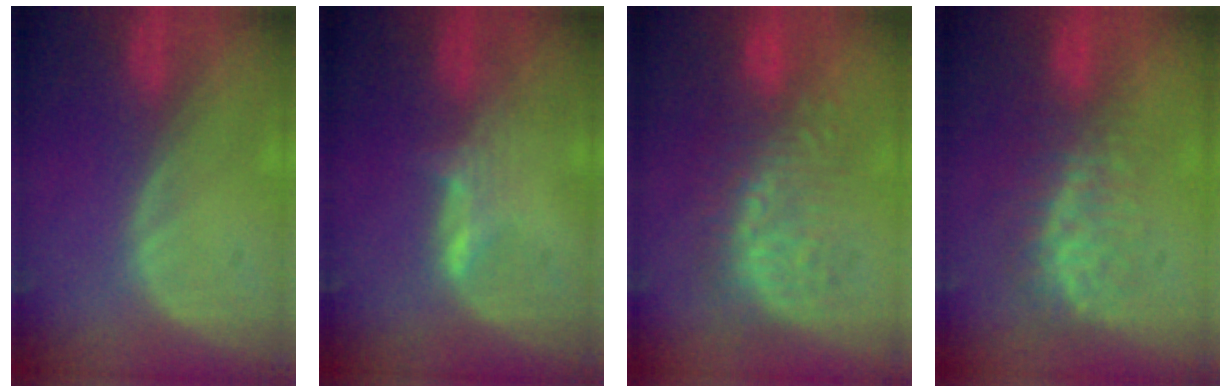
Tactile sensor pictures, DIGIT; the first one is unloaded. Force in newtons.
{"total": 2.6, "press": 2.5, "slide": 0.3}
{"total": 8.9, "press": 8.7, "slide": 1.9}
{"total": 8.3, "press": 7.2, "slide": 4.1}